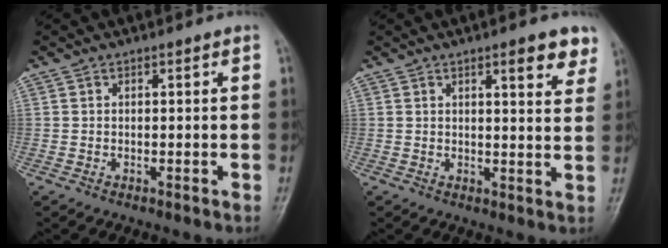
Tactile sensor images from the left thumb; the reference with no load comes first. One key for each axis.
{"total": 6.2, "fx": 3.9, "fy": 1.6, "fz": 4.5, "tx": -0.042, "ty": -0.019, "tz": 0.047}